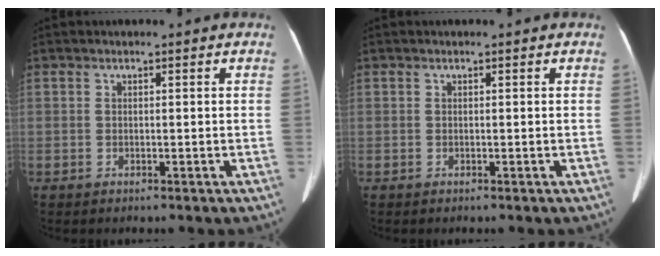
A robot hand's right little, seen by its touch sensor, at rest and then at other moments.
{"total": 0.0}